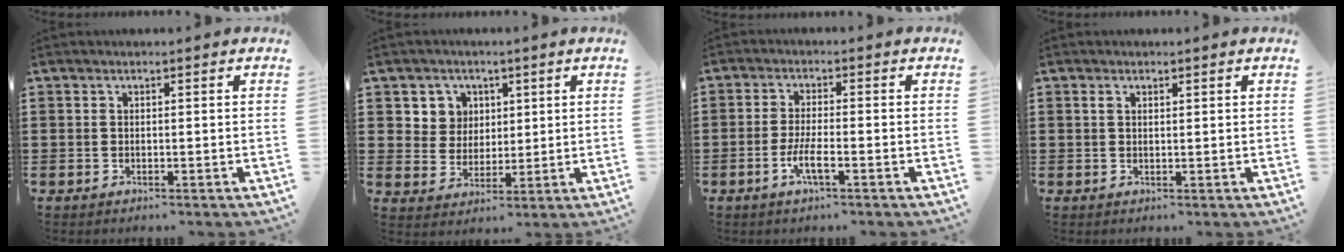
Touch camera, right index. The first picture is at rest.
{"total": 5.5, "force": [2.3, 4.9, 0.7], "torque": [-0.042, 0.015, 0.042]}
{"total": 4.0, "force": [-1.7, 0.7, 3.5], "torque": [-0.071, -0.003, -0.035]}
{"total": 1.0, "force": [0.6, 0.5, 0.6], "torque": [-0.013, 0.005, 0.011]}